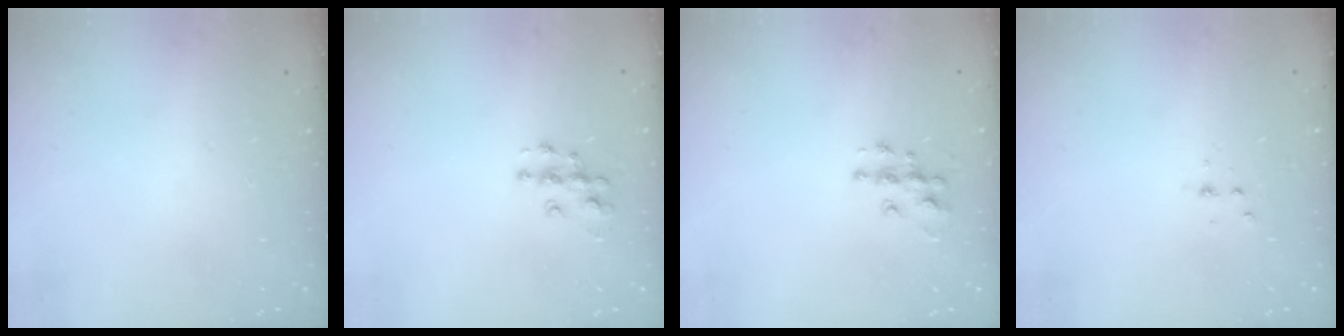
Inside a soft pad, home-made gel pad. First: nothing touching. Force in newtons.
{"total": 7.1, "press": 7.1, "slide": 0.3}
{"total": 8.3, "press": 8.2, "slide": 0.5}
{"total": 2.3, "press": 2.3, "slide": 0.3}